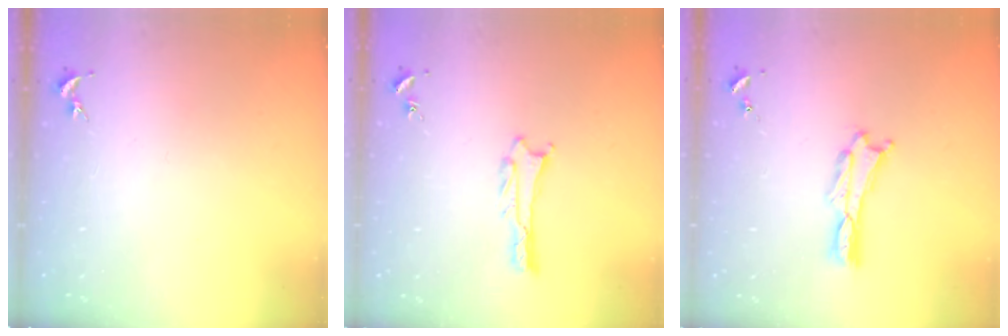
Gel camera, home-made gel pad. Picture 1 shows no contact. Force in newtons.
{"total": 1.1, "press": 1.1, "slide": 0.1}
{"total": 0.8, "press": 0.7, "slide": 0.2}